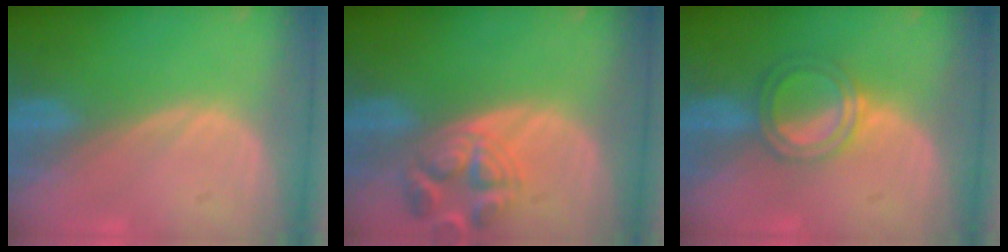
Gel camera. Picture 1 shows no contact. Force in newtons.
{"total": 6.8, "press": 6.3, "slide": 2.6}
{"total": 5.1, "press": 4.6, "slide": 2.1}